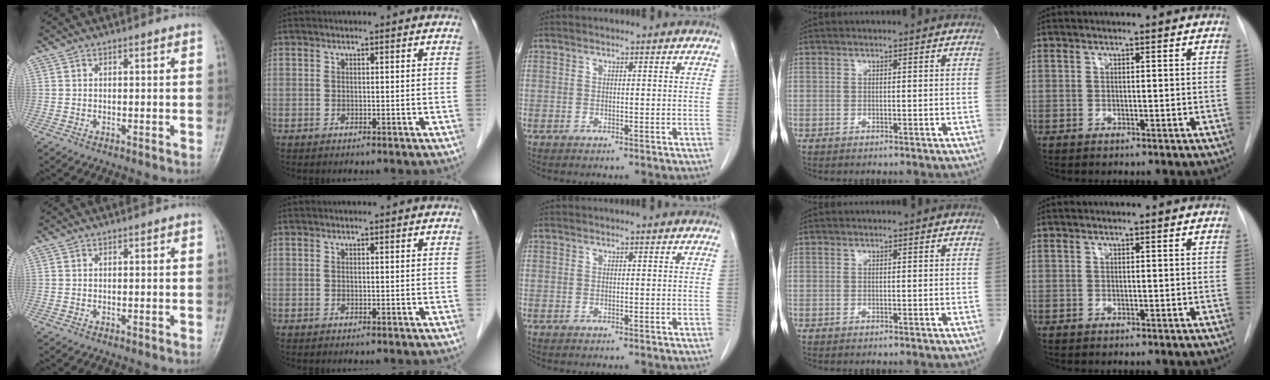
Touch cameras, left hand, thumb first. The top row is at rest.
{}